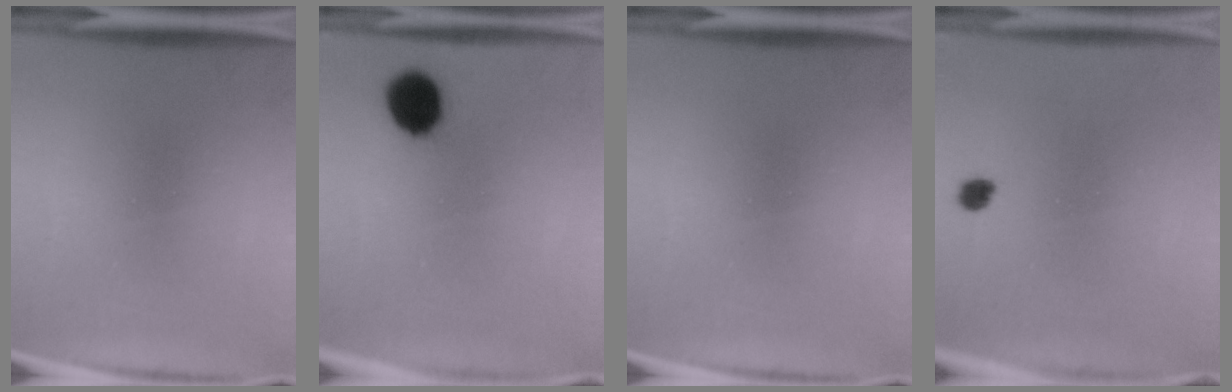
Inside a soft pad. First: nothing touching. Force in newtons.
{"total": 8.7}
{"total": 0.0}
{"total": 1.8}